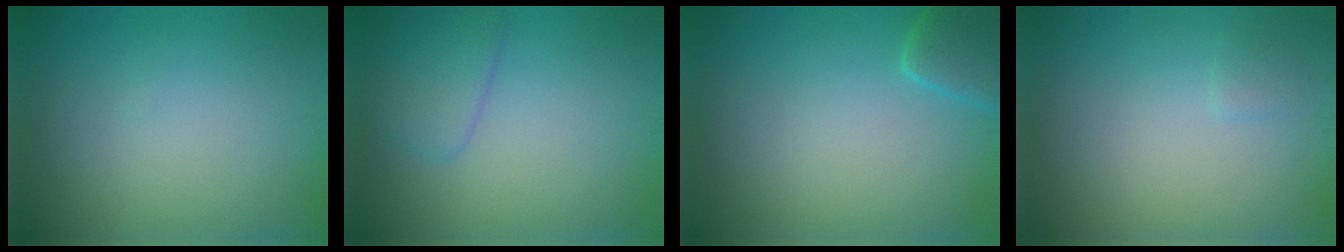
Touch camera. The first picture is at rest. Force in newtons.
{"total": 2.9, "press": 2.9, "slide": 0.1}
{"total": 3.1, "press": 3.1, "slide": 0.3}
{"total": 0.8, "press": 0.8, "slide": 0.1}